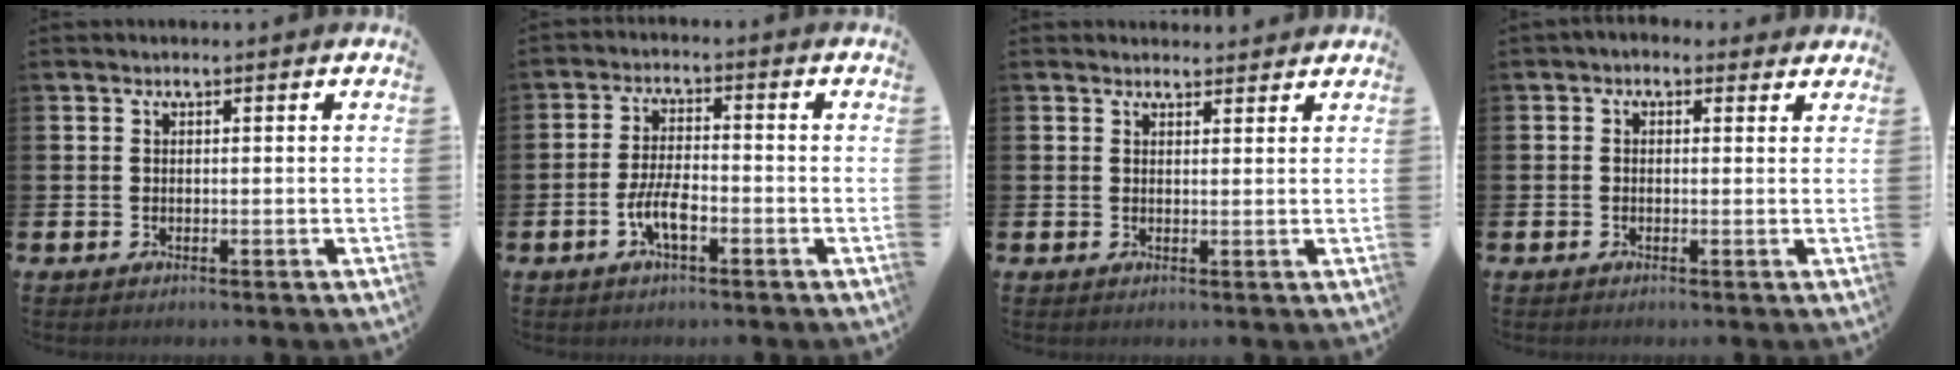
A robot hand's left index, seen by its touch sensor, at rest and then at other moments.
{"total": 4.7, "force": [-1.7, 1.7, 4.1], "torque": [-0.092, 0.002, -0.037]}
{"total": 1.7, "force": [1.6, 0.4, -0.1], "torque": [0.008, -0.008, 0.028]}
{"total": 0.9, "force": [0.2, 0.7, 0.5], "torque": [-0.008, 0.004, 0.001]}